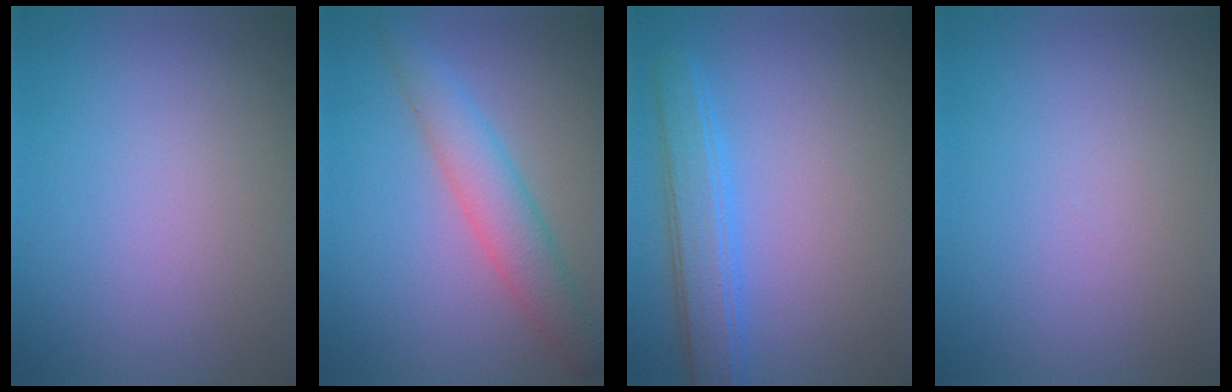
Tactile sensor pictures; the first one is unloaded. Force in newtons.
{"total": 3.9, "press": 3.9, "slide": 0.1}
{"total": 3.7, "press": 3.7, "slide": 0.1}
{"total": 0.0}